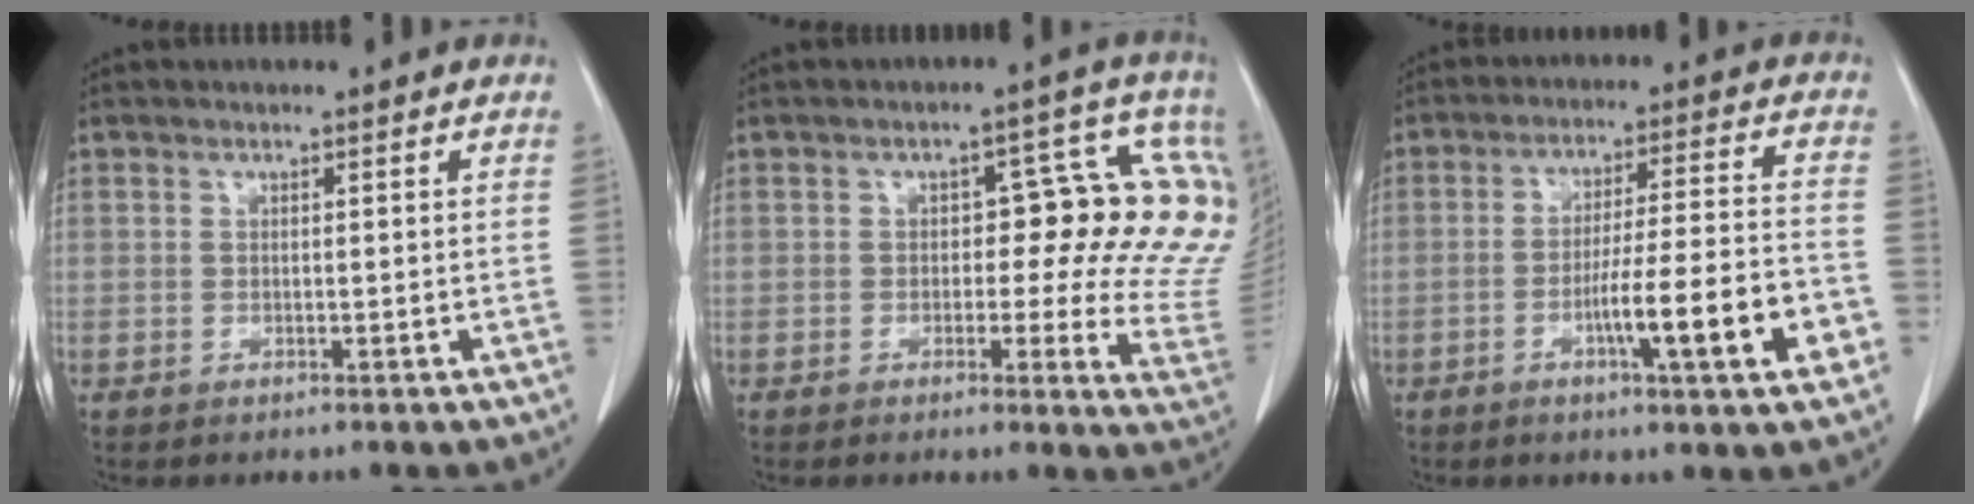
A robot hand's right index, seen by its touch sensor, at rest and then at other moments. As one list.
[{"total": 14.3, "force": [2.2, 5.7, 12.9], "torque": [-0.132, 0.016, 0.019]}, {"total": 12.6, "force": [-4.6, 0.5, 11.8], "torque": [-0.184, -0.001, -0.072]}]